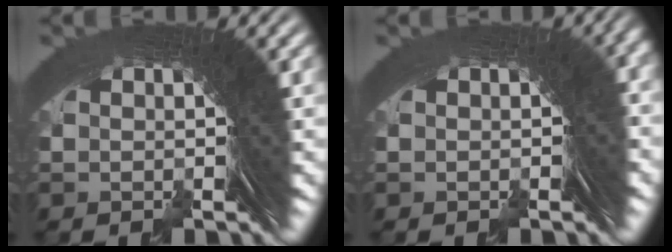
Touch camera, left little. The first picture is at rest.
{"total": 1.2, "force": [-0.7, 1.0, 0.1], "torque": [0.014, 0.005, -0.016]}